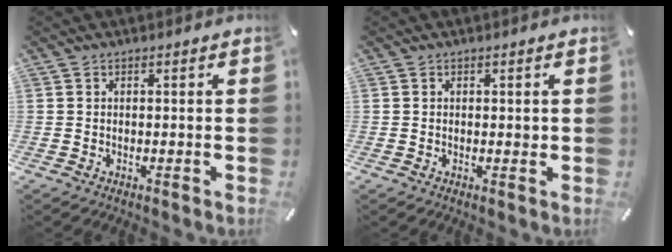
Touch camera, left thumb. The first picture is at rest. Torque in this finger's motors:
{"motor_torque": [0.32, 0.43, 0.03, -0.10, 0.10]}